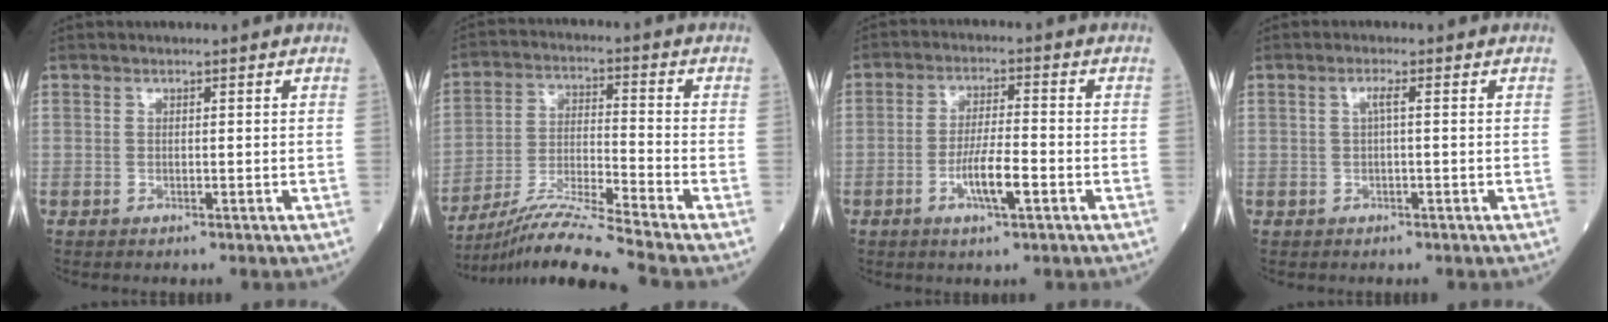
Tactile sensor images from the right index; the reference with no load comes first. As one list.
[{"total": 12.2, "force": [-10.5, -2.8, 5.5], "torque": [-0.099, -0.016, -0.189]}, {"total": 6.0, "force": [-2.3, 0.7, 5.5], "torque": [-0.106, -0.003, -0.041]}, {"total": 1.3, "force": [0.2, -0.1, 1.3], "torque": [-0.026, 0.003, 0.004]}]